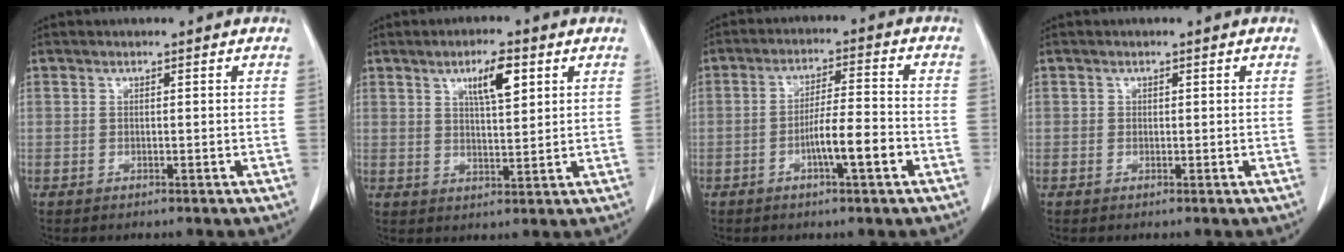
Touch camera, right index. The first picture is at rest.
{"total": 6.7, "force": [3.1, 1.8, 5.6], "torque": [-0.099, 0.002, 0.054]}
{"total": 7.5, "force": [-2.8, 0.8, 6.9], "torque": [-0.122, 0.005, -0.047]}
{"total": 0.6, "force": [0.1, 0.5, 0.2], "torque": [-0.007, 0.007, 0.003]}